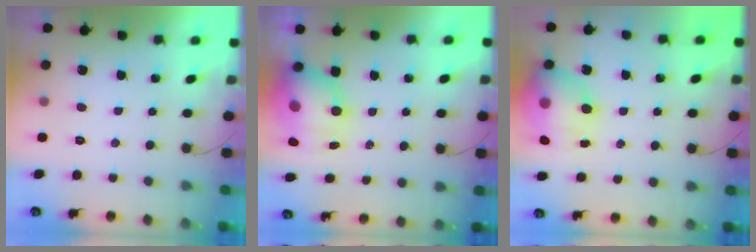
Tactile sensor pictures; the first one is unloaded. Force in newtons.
{"total": 10.3, "press": 9.9, "slide": 2.8}
{"total": 17.2, "press": 16.7, "slide": 4.1}